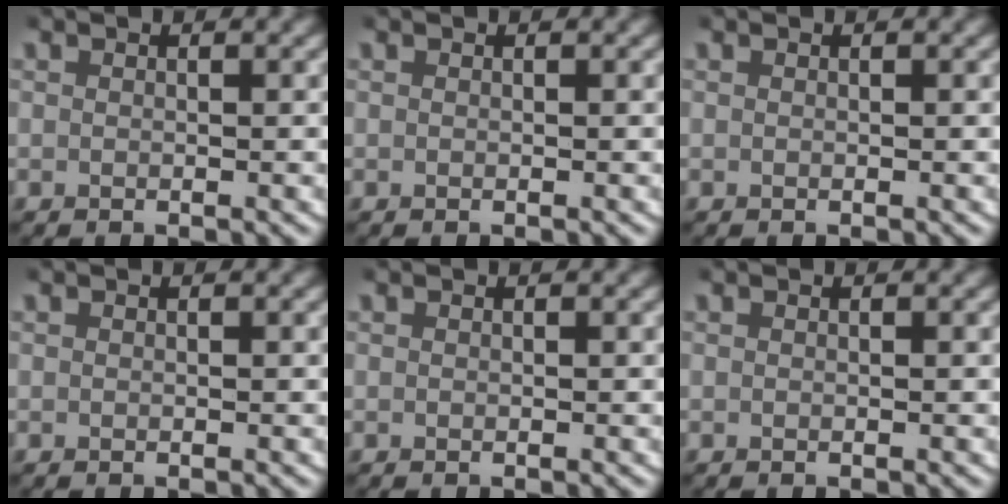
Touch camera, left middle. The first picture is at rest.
{"total": 0.0}
{"total": 0.0}
{"total": 0.0}
{"total": 0.0}
{"total": 0.0}